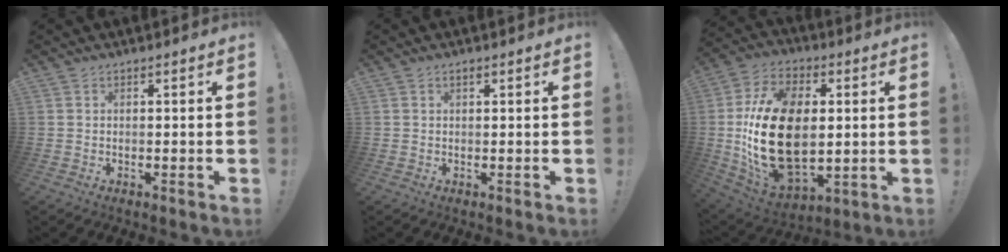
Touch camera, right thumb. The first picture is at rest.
{"total": 0.8, "force": [0.6, 0.4, 0.5], "torque": [-0.007, 0.000, 0.009]}
{"total": 27.2, "force": [0.7, 17.0, 21.3], "torque": [-0.427, -0.001, 0.028]}